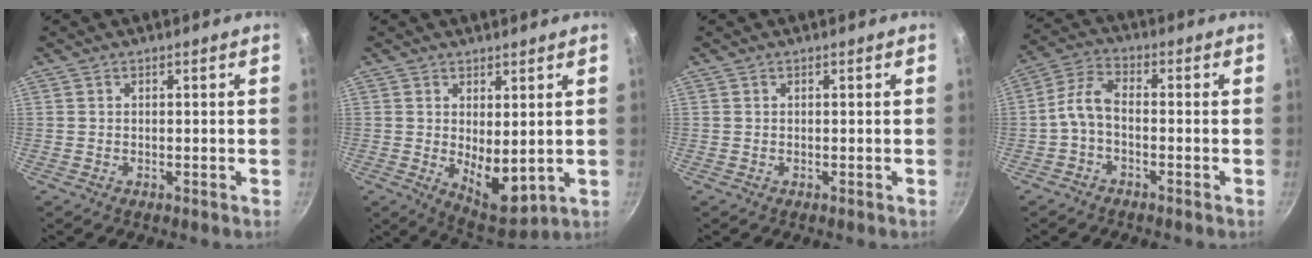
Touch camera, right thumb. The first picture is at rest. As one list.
[{"total": 8.5, "force": [0.7, 4.2, 7.4], "torque": [-0.090, -0.030, 0.029]}, {"total": 0.0}, {"total": 3.0, "force": [-1.4, 1.6, 2.1], "torque": [-0.051, 0.019, -0.036]}]